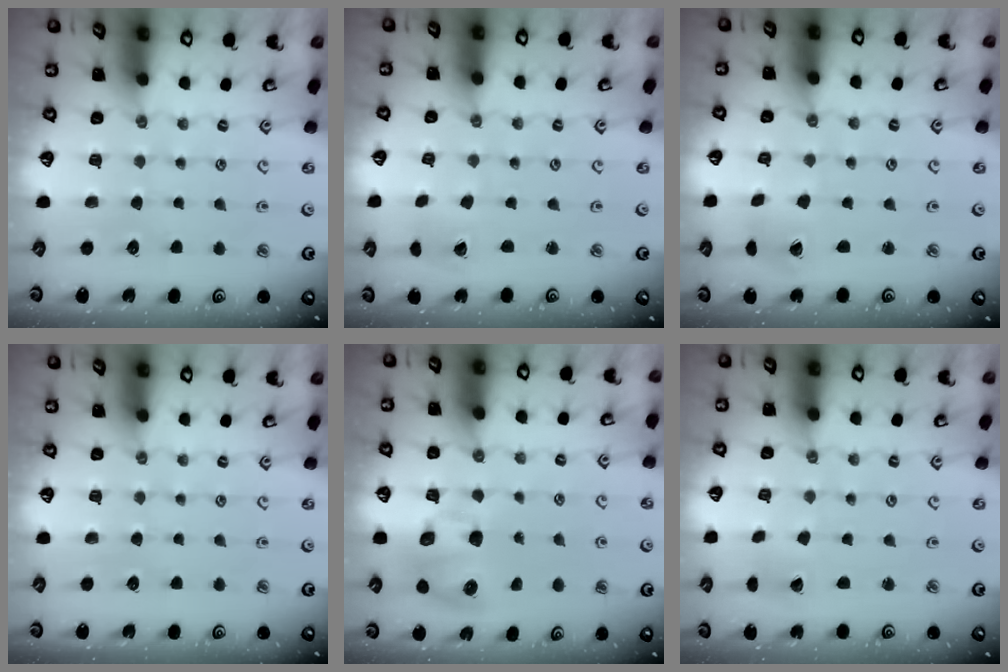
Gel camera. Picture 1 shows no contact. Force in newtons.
{"total": 1.7, "press": 1.7, "slide": 0.1}
{"total": 2.0, "press": 2.0, "slide": 0.3}
{"total": 0.0}
{"total": 8.4, "press": 8.3, "slide": 1.3}
{"total": 2.3, "press": 2.3, "slide": 0.2}